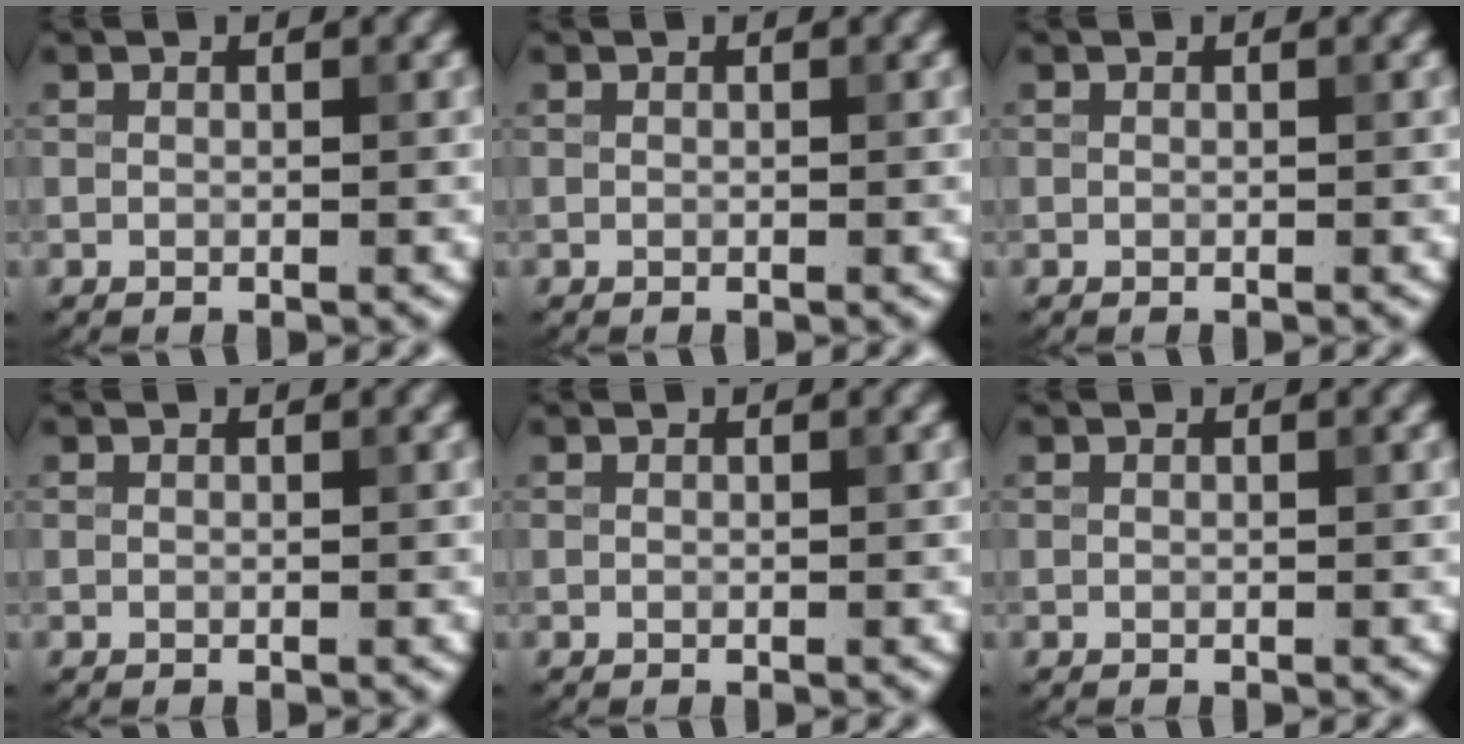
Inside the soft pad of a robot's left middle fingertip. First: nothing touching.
{"total": 0.0}
{"total": 0.0}
{"total": 0.0}
{"total": 0.0}
{"total": 0.0}